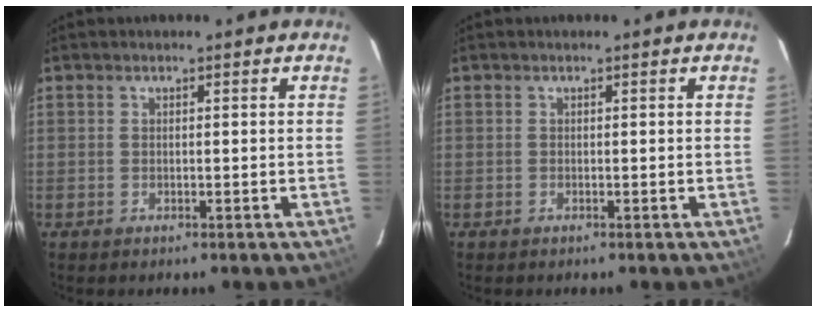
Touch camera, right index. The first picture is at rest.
{"total": 0.0}